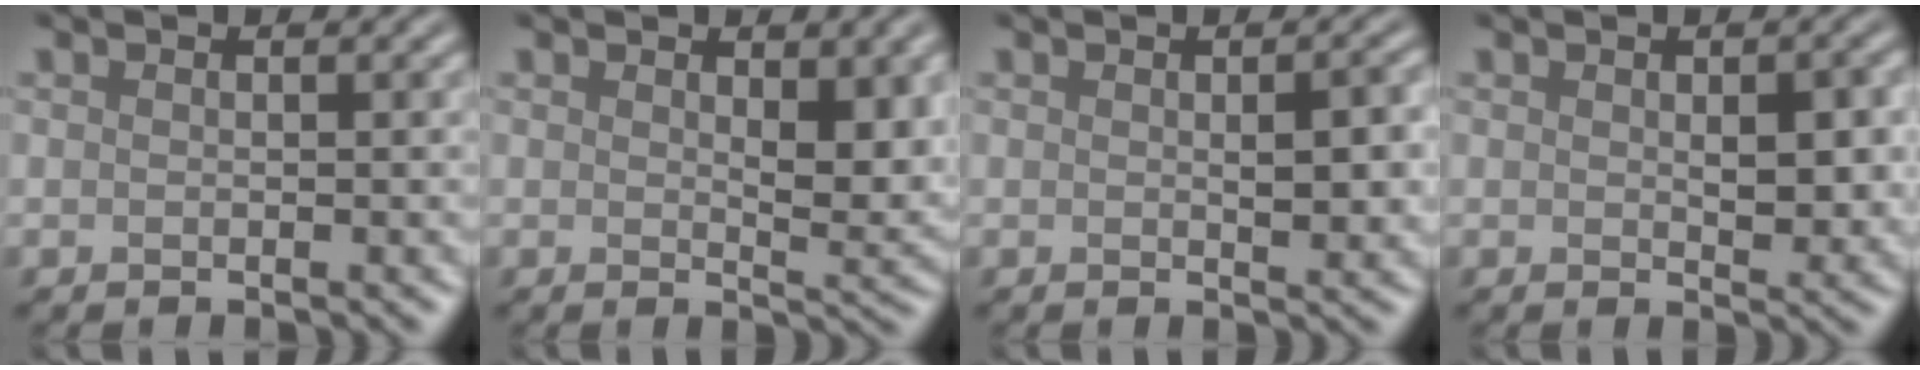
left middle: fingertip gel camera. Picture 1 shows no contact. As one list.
[{"total": 3.4, "force": [1.2, 1.4, 2.9], "torque": [-0.041, -0.008, 0.023]}, {"total": 2.8, "force": [0.2, 0.9, 2.6], "torque": [-0.038, -0.001, 0.004]}, {"total": 3.4, "force": [0.3, 1.6, 2.9], "torque": [-0.040, -0.004, 0.008]}]